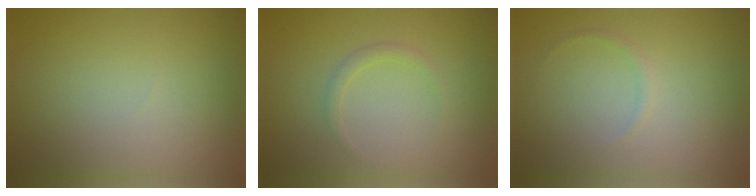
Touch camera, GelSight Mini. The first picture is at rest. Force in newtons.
{"total": 1.0, "press": 1.0, "slide": 0.0}
{"total": 0.6, "press": 0.6, "slide": 0.1}